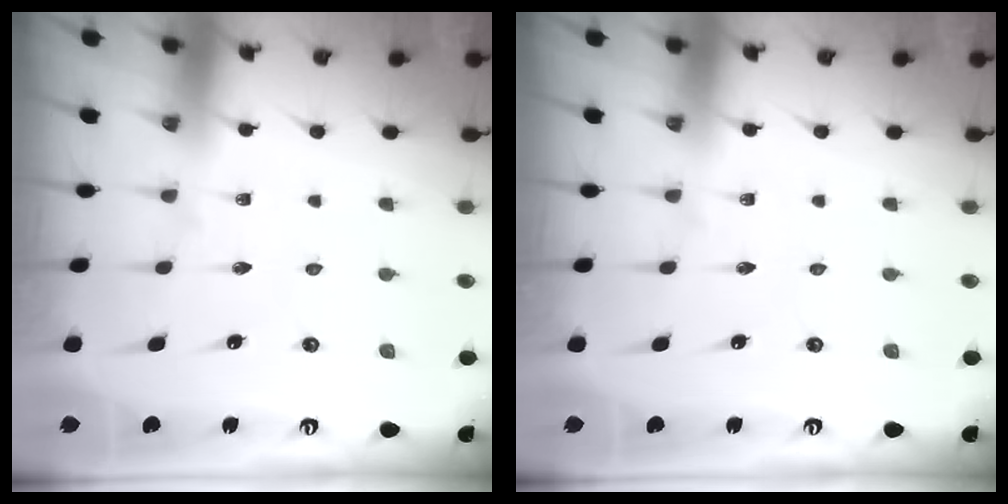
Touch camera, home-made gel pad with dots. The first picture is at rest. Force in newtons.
{"total": 0.0}